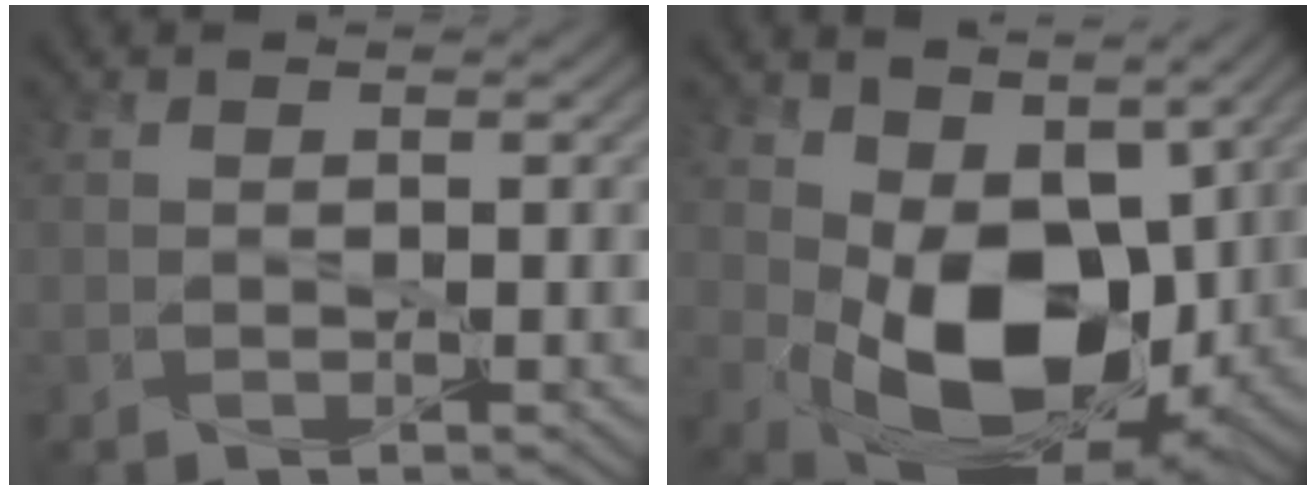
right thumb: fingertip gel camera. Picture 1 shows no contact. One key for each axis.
{"total": 14.1, "fx": 1.0, "fy": 8.9, "fz": 10.9, "tx": -0.214, "ty": -0.031, "tz": 0.027}